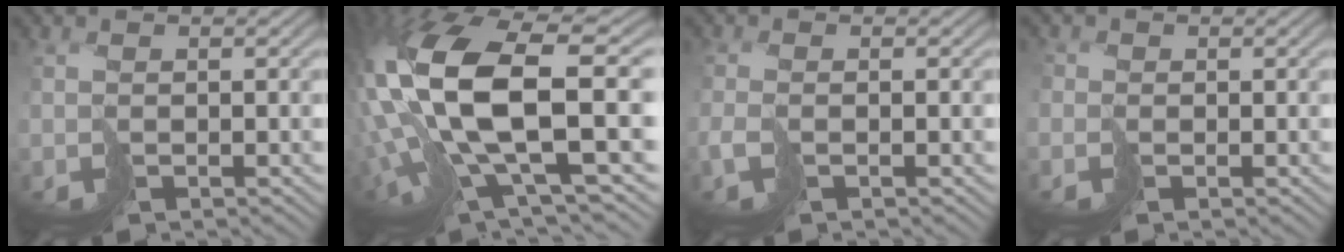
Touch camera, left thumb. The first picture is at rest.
{"total": 18.0, "force": [1.9, 8.9, 15.5], "torque": [-0.343, -0.047, 0.071]}
{"total": 2.3, "force": [-0.9, 0.9, 1.8], "torque": [-0.042, -0.008, -0.023]}
{"total": 1.6, "force": [-0.6, 1.4, 0.4], "torque": [-0.012, -0.004, -0.013]}